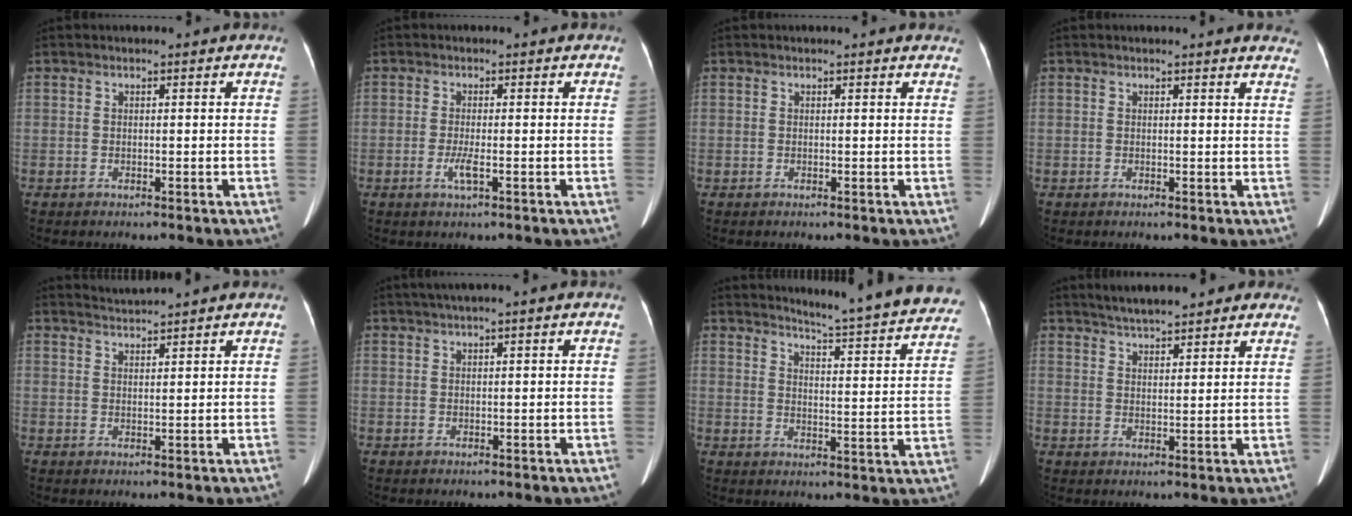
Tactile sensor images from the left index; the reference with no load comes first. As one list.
[{"total": 2.2, "force": [-0.7, 0.2, 2.0], "torque": [-0.044, -0.004, -0.014]}, {"total": 2.6, "force": [2.4, 0.6, 0.6], "torque": [-0.007, 0.000, 0.008]}, {"total": 6.7, "force": [6.4, 1.1, 1.3], "torque": [0.010, -0.016, 0.037]}, {"total": 2.3, "force": [2.1, -0.9, -0.2], "torque": [-0.002, 0.004, 0.047]}, {"total": 2.3, "force": [1.3, -0.3, 1.8], "torque": [-0.041, 0.017, 0.028]}, {"total": 20.1, "force": [19.0, 0.7, 6.4], "torque": [-0.081, -0.087, 0.217]}, {"total": 10.4, "force": [8.9, 2.5, 4.8], "torque": [-0.058, 0.023, 0.120]}]